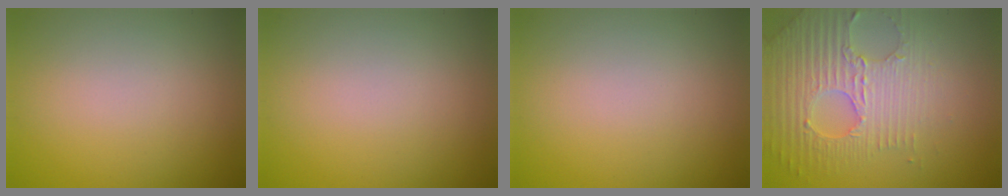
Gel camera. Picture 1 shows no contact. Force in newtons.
{"total": 0.0}
{"total": 0.0}
{"total": 4.7, "press": 4.3, "slide": 2.0}